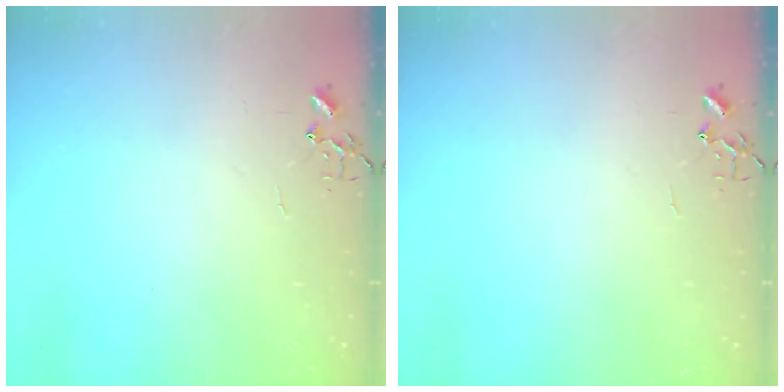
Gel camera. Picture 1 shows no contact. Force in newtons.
{"total": 0.0}